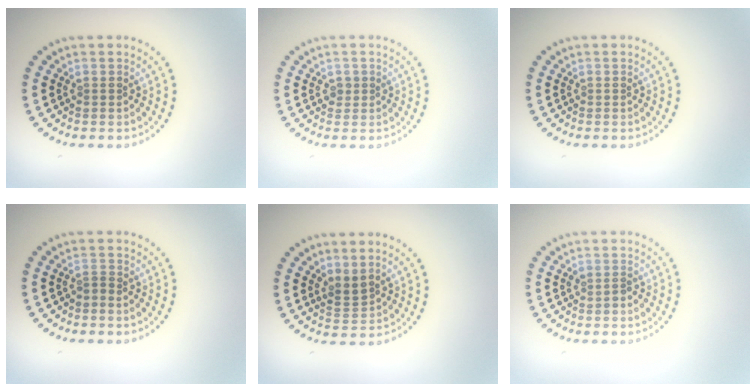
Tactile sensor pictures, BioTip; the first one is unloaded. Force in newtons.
{"total": 0.8, "press": 0.8, "slide": 0.3}
{"total": 0.0}
{"total": 0.7, "press": 0.3, "slide": 0.6}
{"total": 1.7, "press": 1.3, "slide": 1.1}
{"total": 0.6, "press": 0.6, "slide": 0.3}